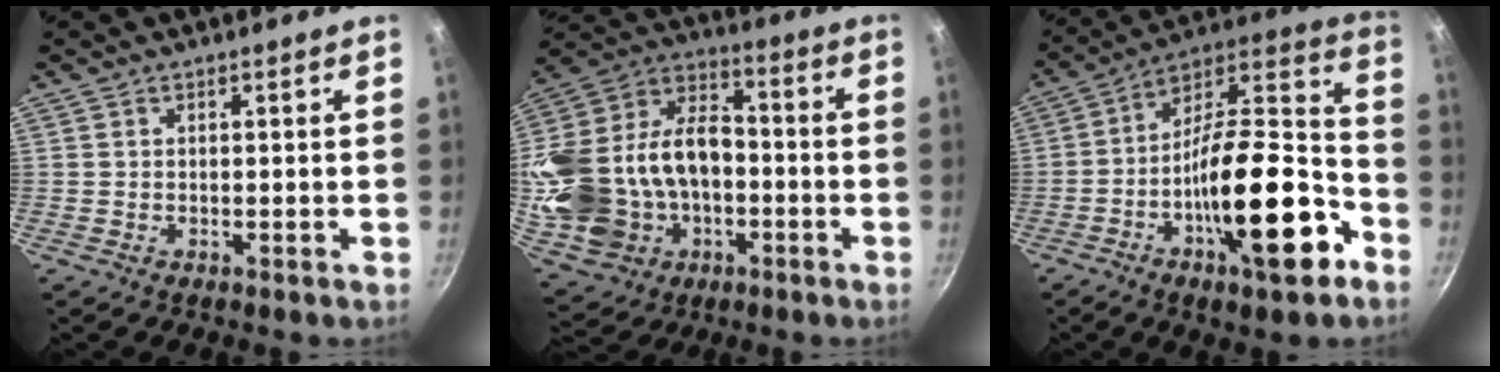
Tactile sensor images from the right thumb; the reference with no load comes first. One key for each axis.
{"total": 26.0, "fx": -3.9, "fy": 18.7, "fz": 17.6, "tx": -0.340, "ty": 0.051, "tz": -0.051}
{"total": 25.3, "fx": -10.0, "fy": 9.2, "fz": 21.3, "tx": -0.298, "ty": 0.058, "tz": -0.169}